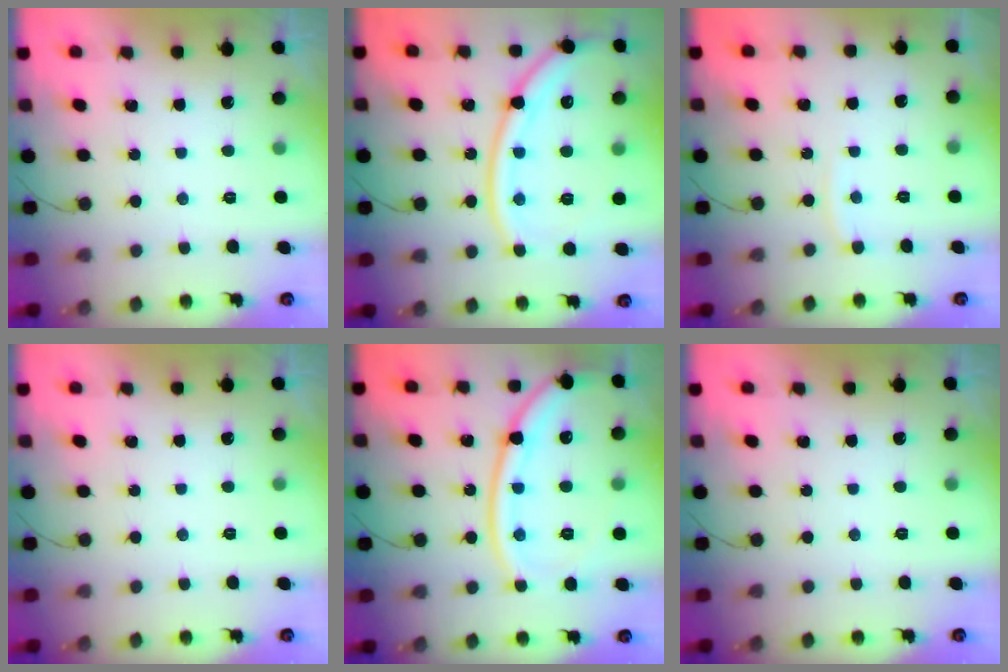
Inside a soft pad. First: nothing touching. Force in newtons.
{"total": 17.4, "press": 17.3, "slide": 1.3}
{"total": 4.5, "press": 4.5, "slide": 0.6}
{"total": 0.0}
{"total": 17.6, "press": 17.5, "slide": 2.0}
{"total": 0.0}